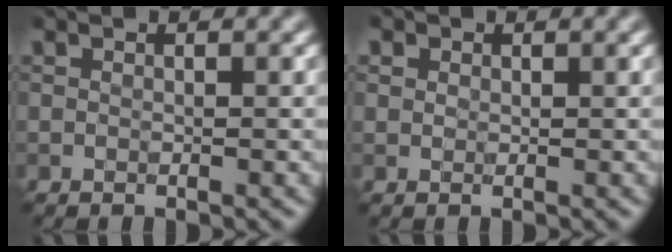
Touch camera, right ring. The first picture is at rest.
{"total": 0.7, "force": [0.4, 0.5, -0.2], "torque": [0.014, 0.002, 0.005]}